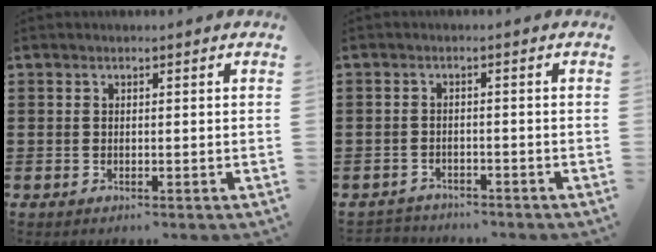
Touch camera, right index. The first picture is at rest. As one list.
[{"total": 1.9, "force": [-1.8, 0.4, -0.3], "torque": [-0.002, 0.004, -0.042]}]